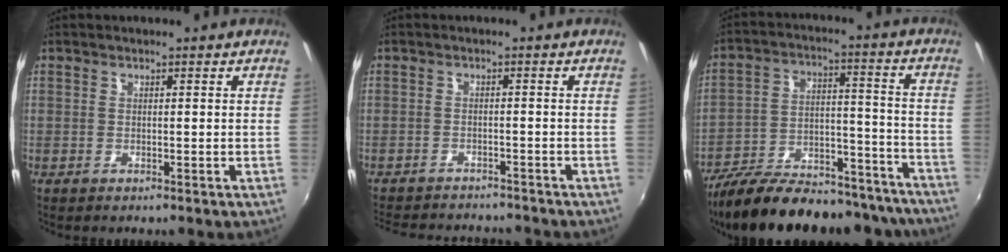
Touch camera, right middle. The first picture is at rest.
{"total": 11.1, "force": [-10.1, 3.0, 3.6], "torque": [-0.090, -0.012, -0.148]}
{"total": 28.8, "force": [-23.9, 10.0, 12.5], "torque": [-0.221, 0.022, -0.319]}